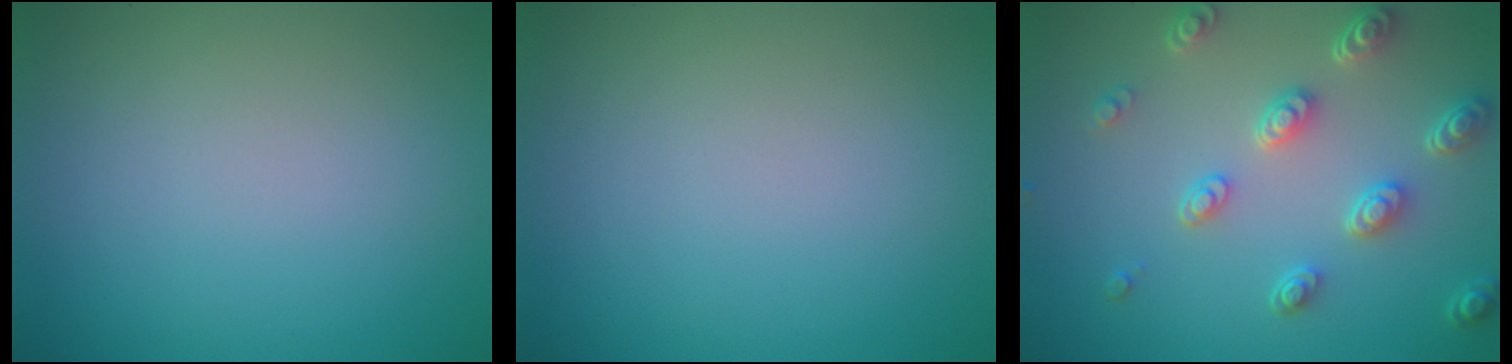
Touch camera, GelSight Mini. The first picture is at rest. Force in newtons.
{"total": 0.0}
{"total": 4.6, "press": 3.6, "slide": 2.8}